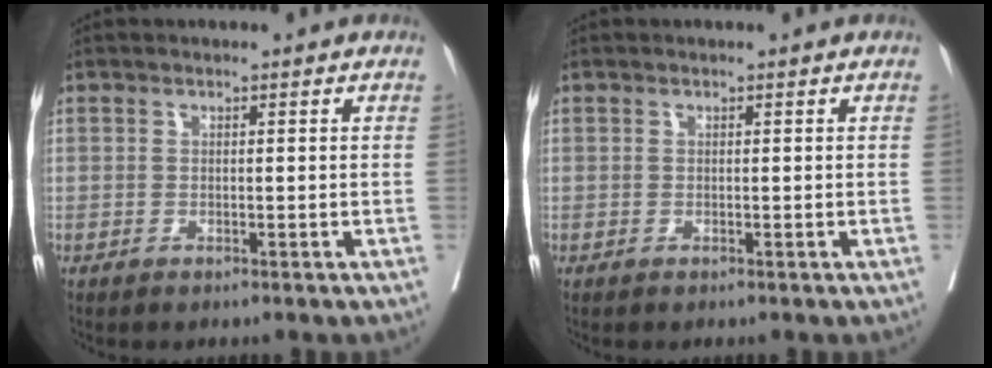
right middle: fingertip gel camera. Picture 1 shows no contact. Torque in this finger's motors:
{"motor_torque": [0.05, 0.05, 0.00, 0.01]}